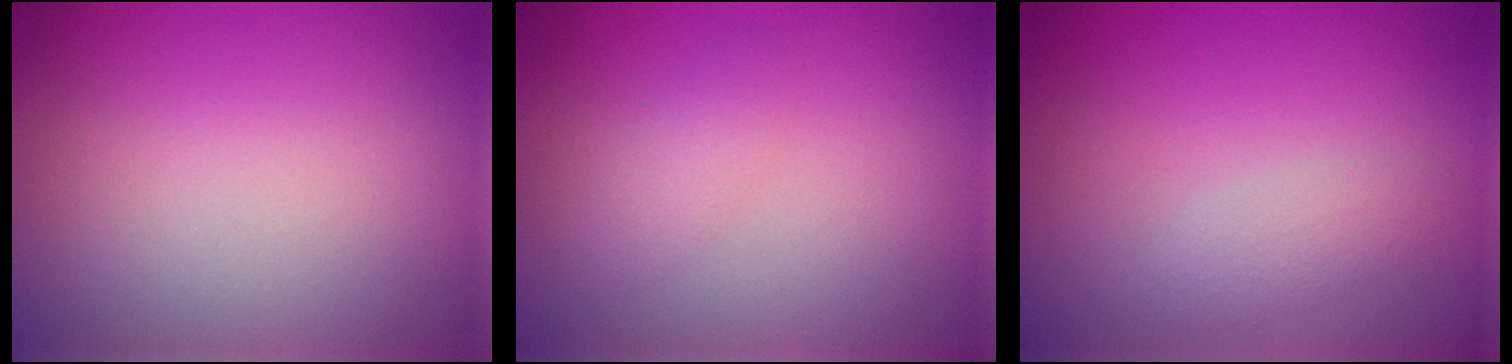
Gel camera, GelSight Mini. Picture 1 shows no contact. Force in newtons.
{"total": 1.5, "press": 1.5, "slide": 0.1}
{"total": 1.6, "press": 1.6, "slide": 0.1}